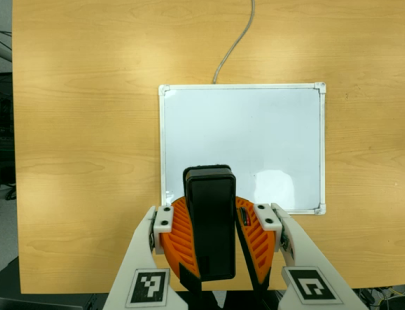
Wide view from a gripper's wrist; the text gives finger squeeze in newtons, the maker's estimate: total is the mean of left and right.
{"total": 12.0, "left": 11.4, "right": 12.5}